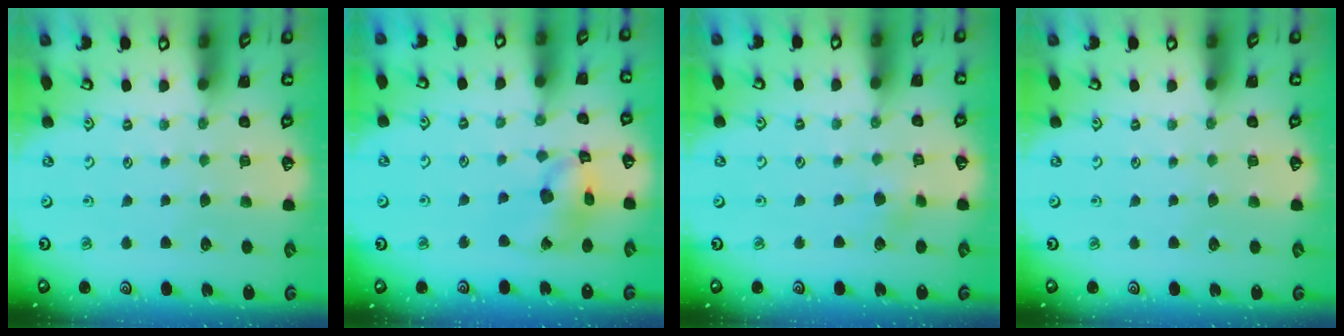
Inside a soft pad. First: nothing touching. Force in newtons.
{"total": 12.8, "press": 12.7, "slide": 1.6}
{"total": 3.8, "press": 3.7, "slide": 0.8}
{"total": 0.0}